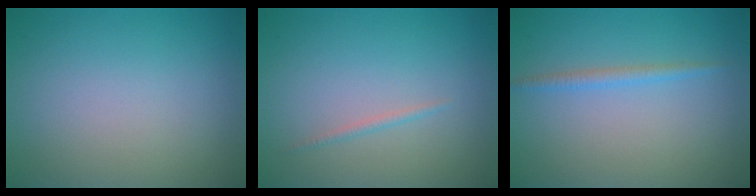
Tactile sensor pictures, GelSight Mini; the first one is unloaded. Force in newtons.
{"total": 0.6, "press": 0.6, "slide": 0.0}
{"total": 1.3, "press": 1.3, "slide": 0.1}